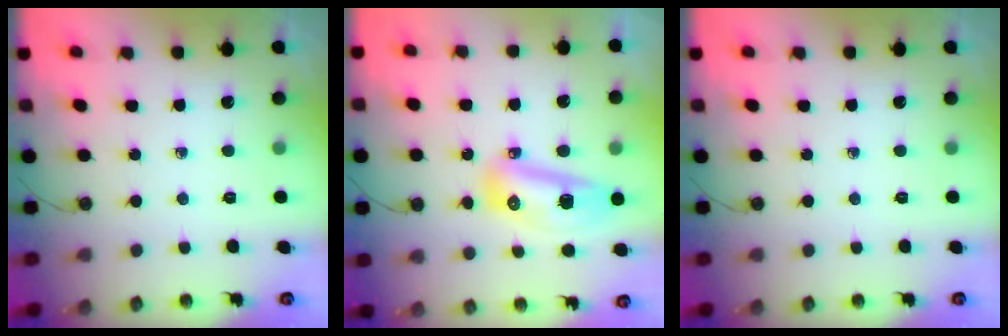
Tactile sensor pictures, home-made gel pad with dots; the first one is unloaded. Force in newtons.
{"total": 11.9, "press": 11.9, "slide": 1.4}
{"total": 0.0}